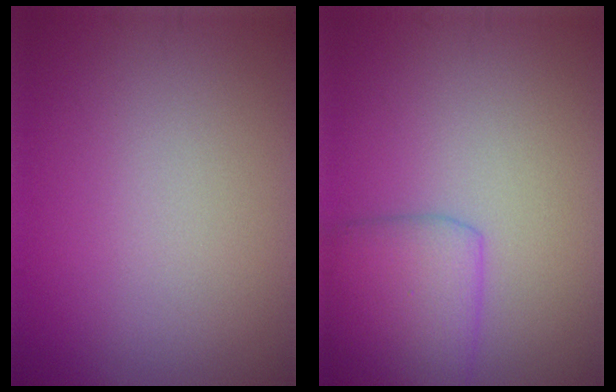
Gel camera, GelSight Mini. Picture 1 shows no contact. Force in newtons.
{"total": 3.8, "press": 3.8, "slide": 0.1}